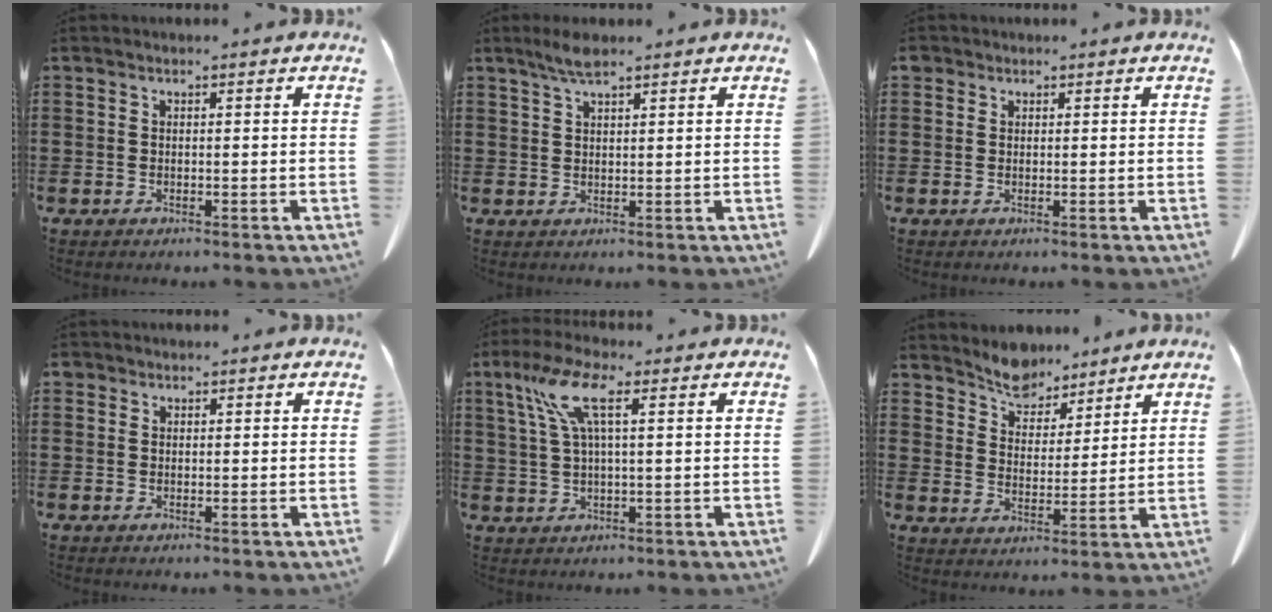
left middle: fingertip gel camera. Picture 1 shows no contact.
{"total": 3.0, "force": [2.2, 0.6, 2.0], "torque": [-0.044, 0.002, 0.039]}
{"total": 1.2, "force": [0.8, 0.8, 0.1], "torque": [-0.005, 0.004, 0.015]}
{"total": 0.6, "force": [0.4, 0.5, 0.0], "torque": [-0.003, 0.004, 0.006]}
{"total": 7.2, "force": [2.8, 1.5, 6.5], "torque": [-0.155, 0.000, 0.040]}
{"total": 6.3, "force": [5.8, 2.5, 0.6], "torque": [-0.032, -0.026, 0.105]}